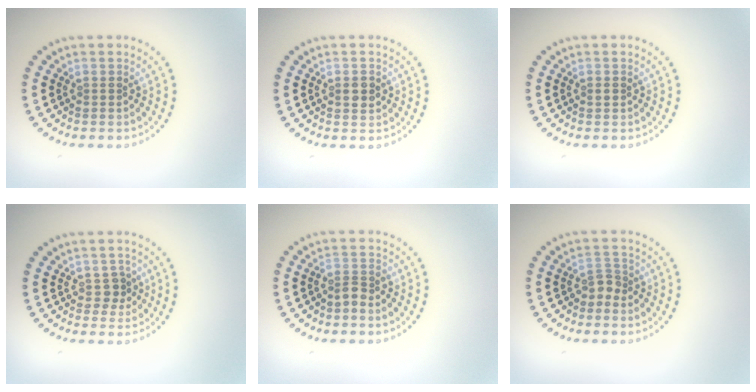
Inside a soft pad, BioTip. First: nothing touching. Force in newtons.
{"total": 1.5, "press": 1.5, "slide": 0.2}
{"total": 0.5, "press": 0.5, "slide": 0.1}
{"total": 1.3, "press": 1.0, "slide": 0.8}
{"total": 1.5, "press": 1.2, "slide": 1.0}
{"total": 1.4, "press": 1.0, "slide": 0.9}